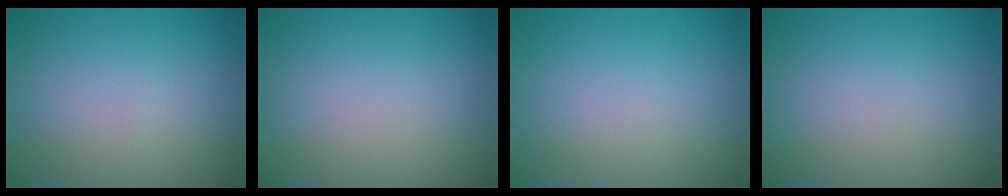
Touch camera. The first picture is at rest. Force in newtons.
{"total": 0.0}
{"total": 0.0}
{"total": 0.0}